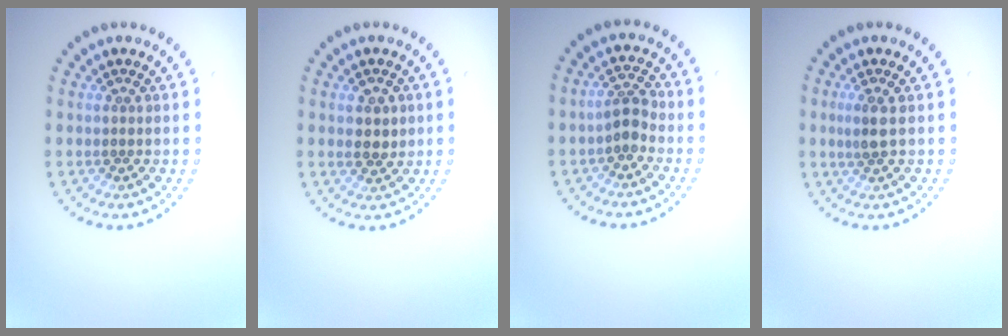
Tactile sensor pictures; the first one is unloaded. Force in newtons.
{"total": 2.4, "press": 2.3, "slide": 0.5}
{"total": 2.1, "press": 1.9, "slide": 0.7}
{"total": 1.8, "press": 1.6, "slide": 0.8}